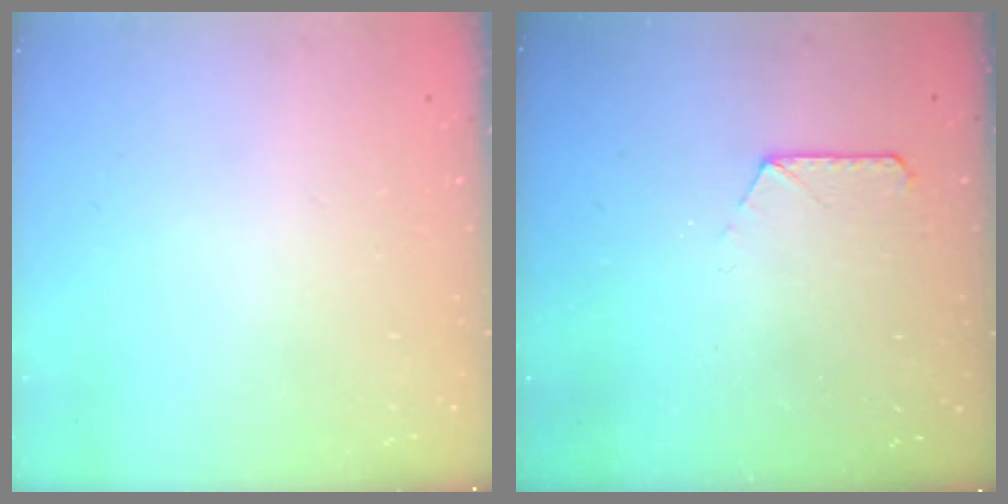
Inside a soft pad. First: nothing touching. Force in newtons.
{"total": 6.6, "press": 6.5, "slide": 0.7}